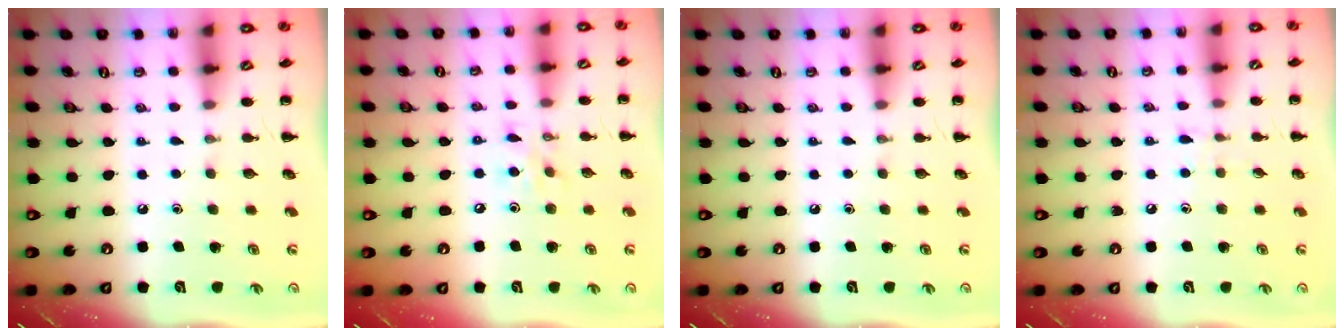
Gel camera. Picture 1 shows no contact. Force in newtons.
{"total": 6.3, "press": 6.3, "slide": 0.6}
{"total": 0.0}
{"total": 4.5, "press": 4.1, "slide": 1.8}